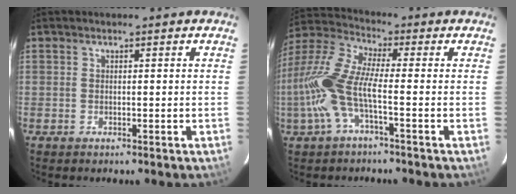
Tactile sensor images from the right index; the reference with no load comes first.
{"total": 12.7, "force": [-2.8, 3.2, 11.9], "torque": [-0.258, 0.001, -0.059]}